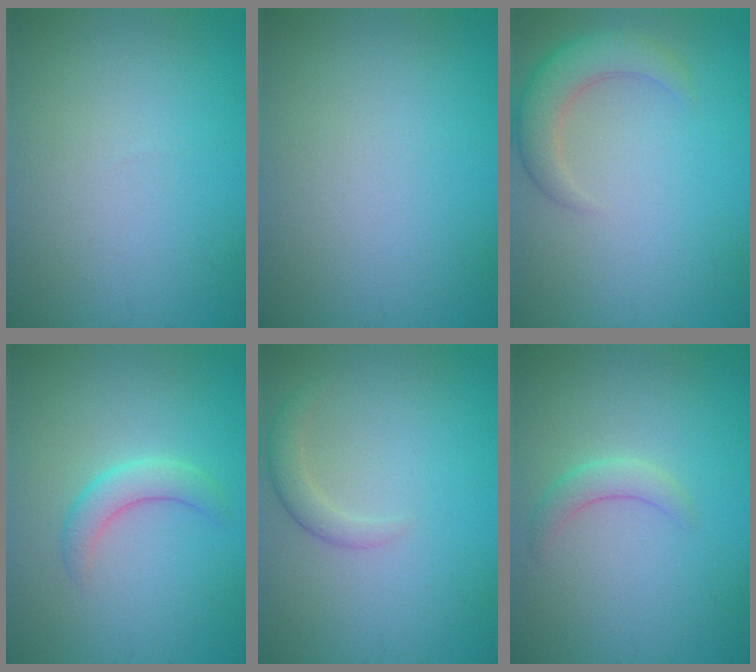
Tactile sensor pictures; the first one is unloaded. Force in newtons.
{"total": 0.0}
{"total": 3.9, "press": 3.9, "slide": 0.3}
{"total": 2.4, "press": 2.4, "slide": 0.1}
{"total": 1.8, "press": 1.8, "slide": 0.2}
{"total": 1.8, "press": 1.8, "slide": 0.2}